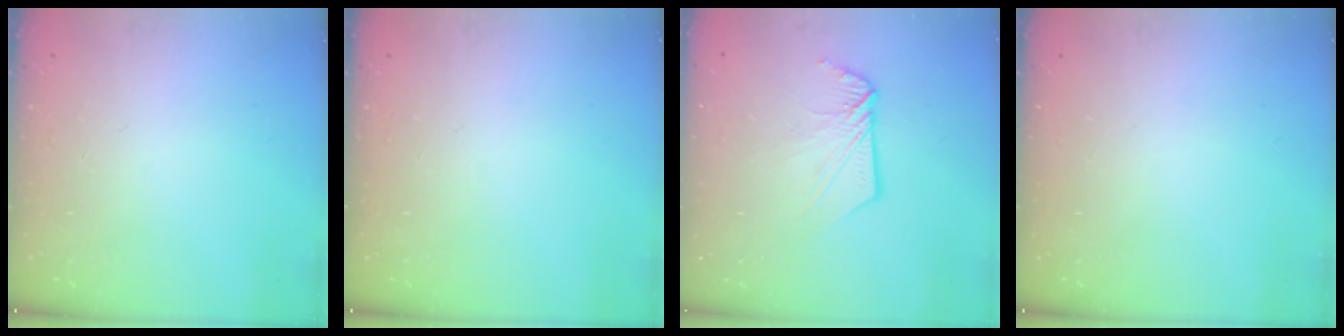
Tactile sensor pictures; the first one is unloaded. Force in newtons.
{"total": 0.0}
{"total": 8.3, "press": 8.3, "slide": 0.3}
{"total": 0.0}